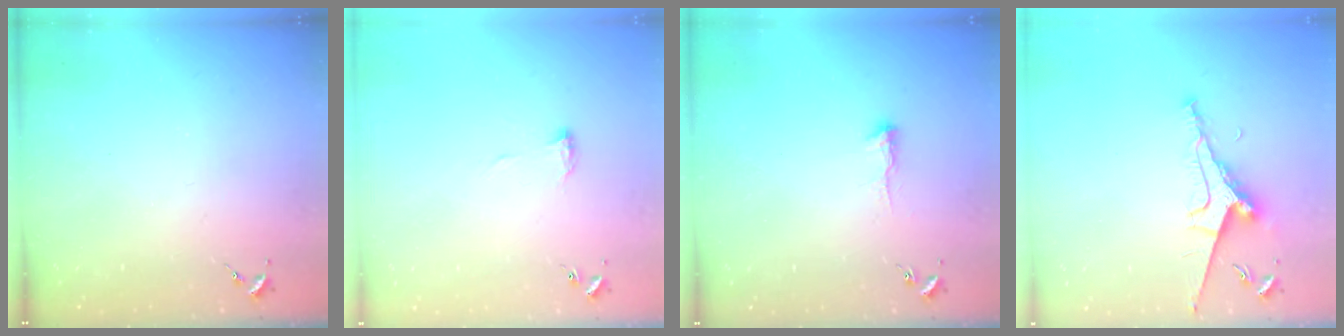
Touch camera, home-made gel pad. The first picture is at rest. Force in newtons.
{"total": 5.3, "press": 5.3, "slide": 0.4}
{"total": 5.2, "press": 5.1, "slide": 0.7}
{"total": 9.0, "press": 9.0, "slide": 1.2}